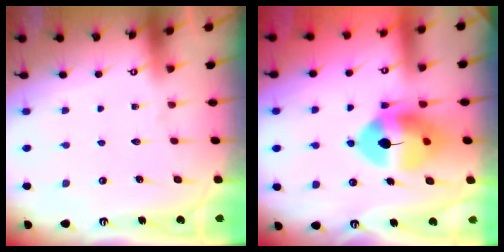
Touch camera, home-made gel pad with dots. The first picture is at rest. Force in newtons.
{"total": 12.3, "press": 12.1, "slide": 2.2}